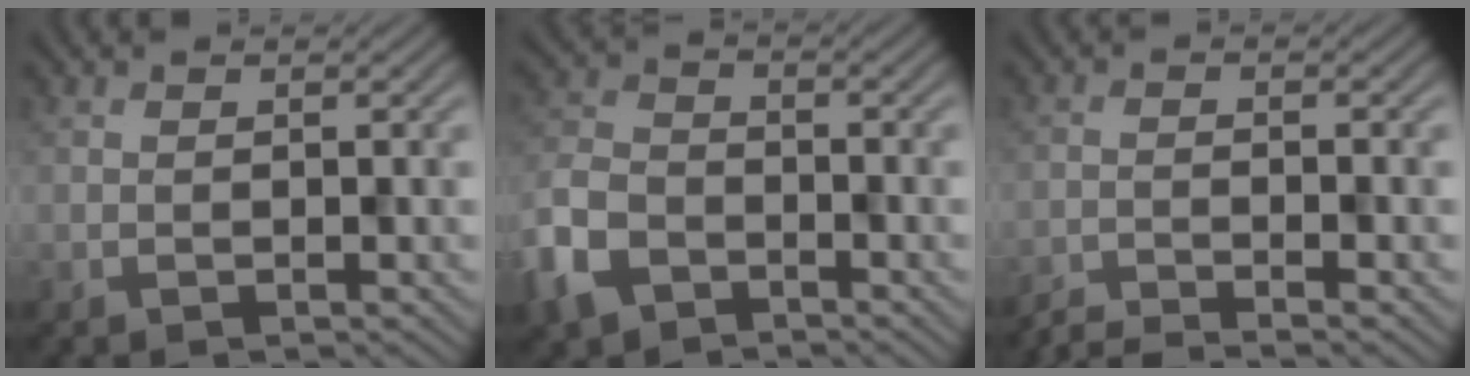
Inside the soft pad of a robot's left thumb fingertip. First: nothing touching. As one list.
[{"total": 7.3, "force": [-4.6, 4.4, 3.5], "torque": [-0.097, -0.008, -0.110]}, {"total": 3.8, "force": [-3.3, 0.3, 1.8], "torque": [-0.033, -0.001, -0.072]}]